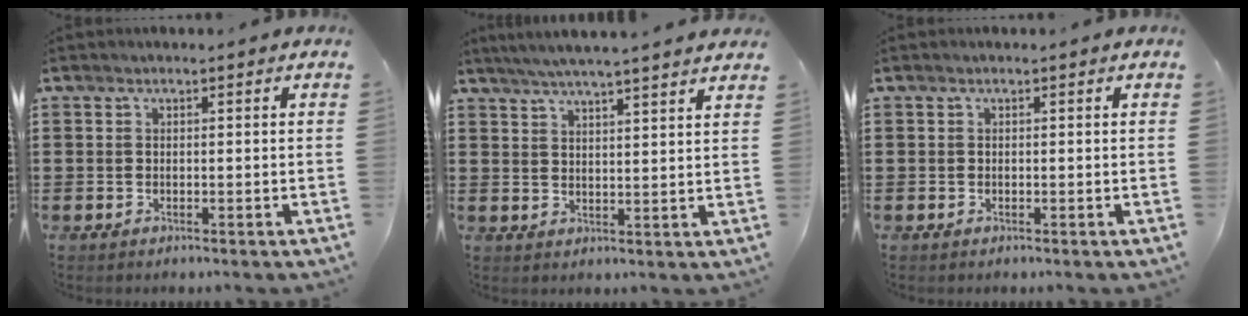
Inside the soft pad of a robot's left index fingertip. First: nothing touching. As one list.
[{"total": 4.4, "force": [4.1, -0.7, 1.5], "torque": [-0.042, -0.016, 0.071]}, {"total": 0.0}]